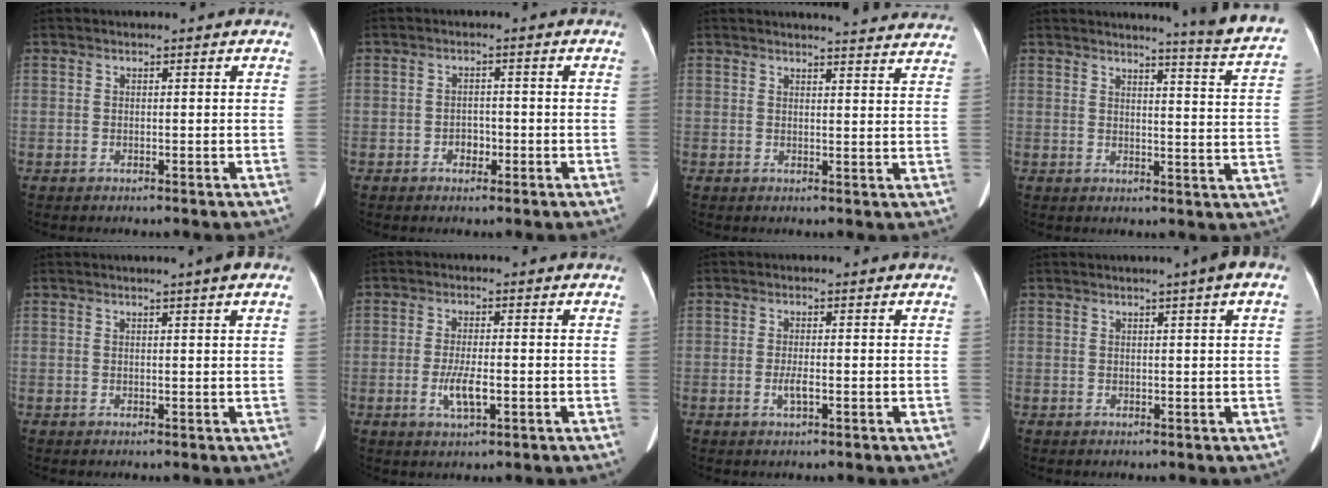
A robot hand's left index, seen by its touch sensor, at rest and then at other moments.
{"total": 2.0, "force": [-0.9, 1.4, 1.1], "torque": [-0.013, 0.006, -0.013]}
{"total": 15.4, "force": [14.9, 1.3, 3.9], "torque": [-0.028, -0.041, 0.150]}
{"total": 12.0, "force": [11.2, -1.6, 3.8], "torque": [-0.045, -0.079, 0.113]}
{"total": 3.1, "force": [2.0, -0.1, 2.3], "torque": [-0.033, 0.010, 0.022]}
{"total": 4.2, "force": [-1.1, 1.0, 3.9], "torque": [-0.082, -0.004, -0.018]}
{"total": 1.7, "force": [-0.5, 0.3, 1.6], "torque": [-0.033, -0.002, -0.009]}
{"total": 3.3, "force": [1.6, -0.2, 2.9], "torque": [-0.038, 0.011, 0.019]}